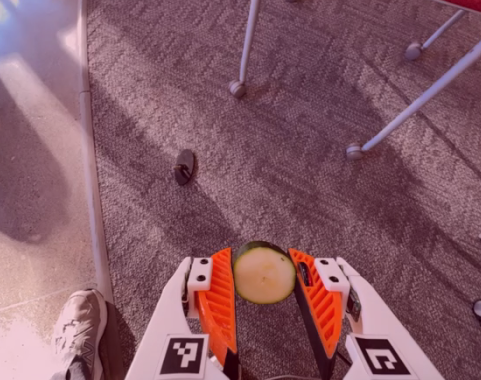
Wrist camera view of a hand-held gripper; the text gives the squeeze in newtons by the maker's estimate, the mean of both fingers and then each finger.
{"total": 8.4, "left": 7.8, "right": 8.9}